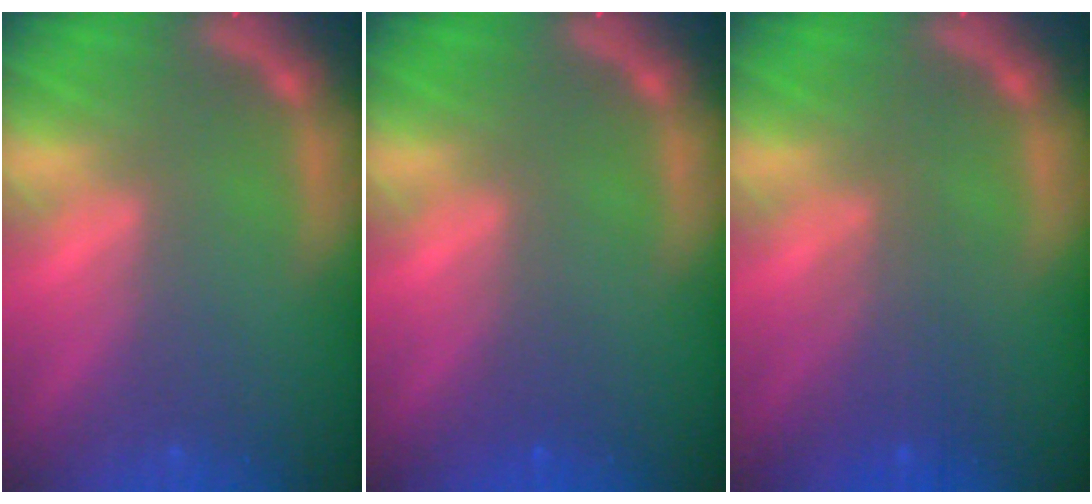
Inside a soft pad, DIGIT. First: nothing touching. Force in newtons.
{"total": 1.0}
{"total": 3.0}